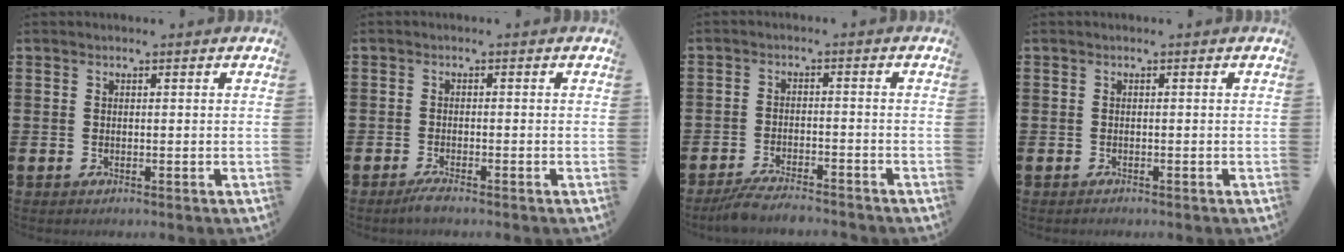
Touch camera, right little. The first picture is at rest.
{"total": 1.4, "force": [-1.0, 0.1, 0.9], "torque": [-0.017, -0.002, -0.019]}
{"total": 3.4, "force": [-3.3, 0.1, 1.1], "torque": [-0.018, 0.003, -0.064]}
{"total": 0.0}